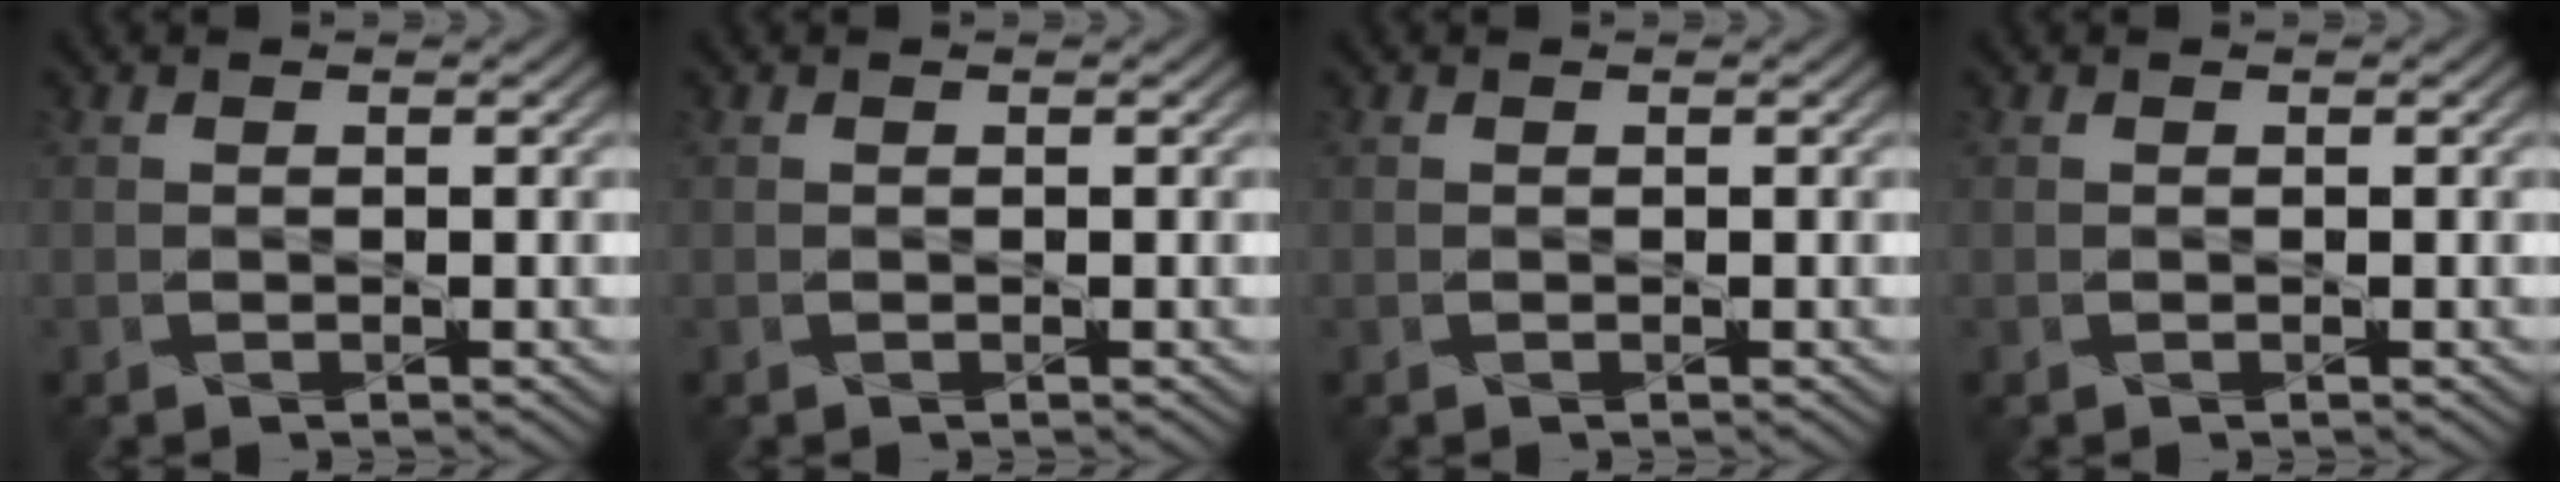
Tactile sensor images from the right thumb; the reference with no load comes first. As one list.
[{"total": 0.0}, {"total": 0.0}, {"total": 0.0}]